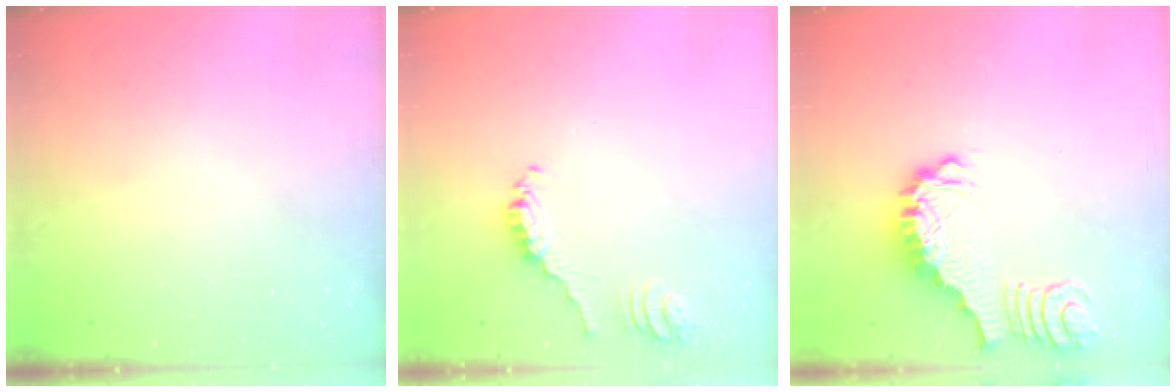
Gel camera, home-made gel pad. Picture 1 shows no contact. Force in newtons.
{"total": 2.3, "press": 2.3, "slide": 0.2}
{"total": 2.7, "press": 2.7, "slide": 0.5}